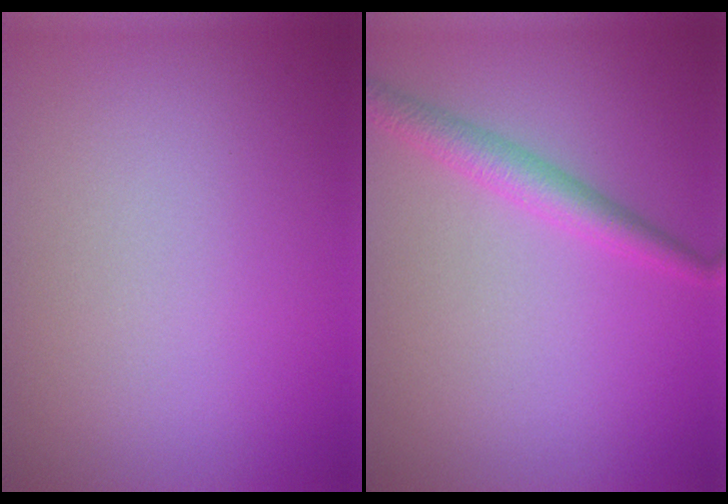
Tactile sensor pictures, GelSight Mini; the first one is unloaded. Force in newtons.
{"total": 2.5, "press": 2.5, "slide": 0.1}